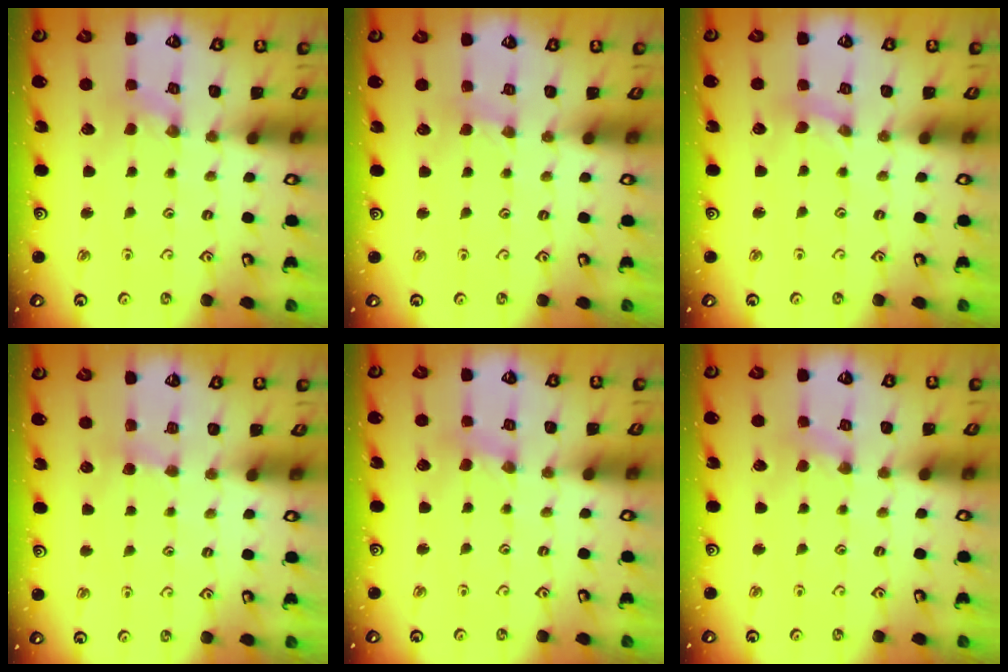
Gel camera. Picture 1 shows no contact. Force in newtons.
{"total": 1.6, "press": 1.6, "slide": 0.4}
{"total": 1.7, "press": 1.7, "slide": 0.3}
{"total": 2.9, "press": 2.9, "slide": 0.4}
{"total": 2.8, "press": 2.8, "slide": 0.4}
{"total": 1.6, "press": 1.5, "slide": 0.4}